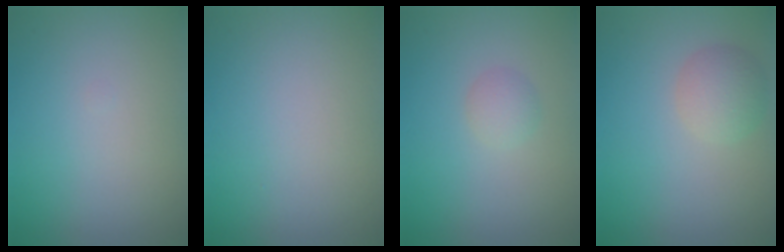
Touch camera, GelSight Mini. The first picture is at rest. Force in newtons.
{"total": 0.0}
{"total": 1.3, "press": 1.3, "slide": 0.1}
{"total": 2.7, "press": 2.7, "slide": 0.1}